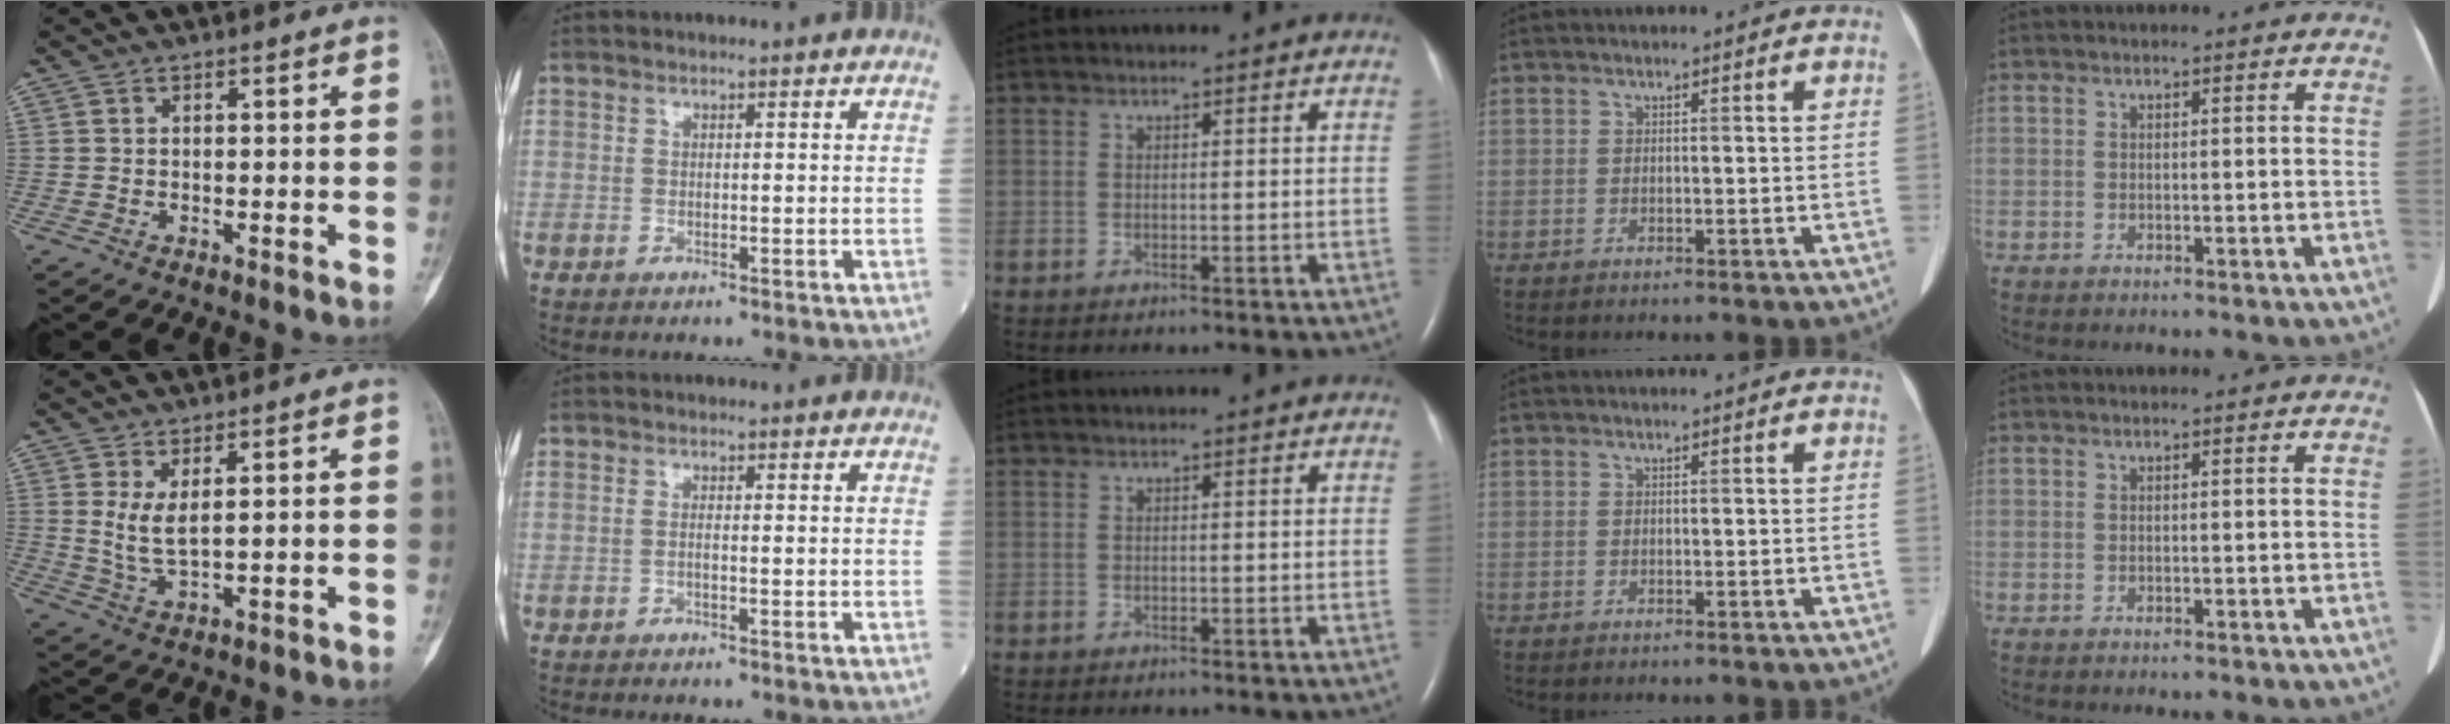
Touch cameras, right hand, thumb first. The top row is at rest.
{"thumb": {"total": 4.6, "force": [1.5, 1.5, 4.1], "torque": [-0.081, -0.019, 0.040]}, "index": {"total": 0.5, "force": [-0.2, 0.0, 0.5], "torque": [-0.009, 0.001, -0.006]}}